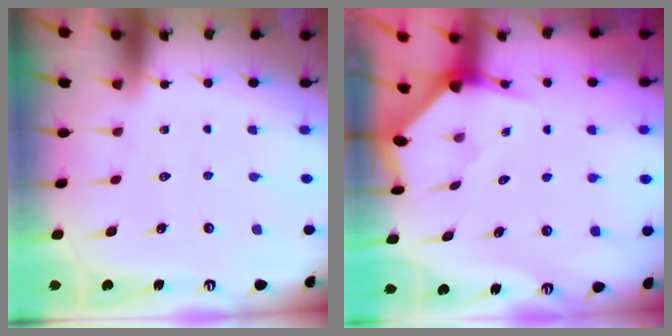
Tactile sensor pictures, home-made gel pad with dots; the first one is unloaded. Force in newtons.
{"total": 3.3, "press": 3.3, "slide": 0.3}